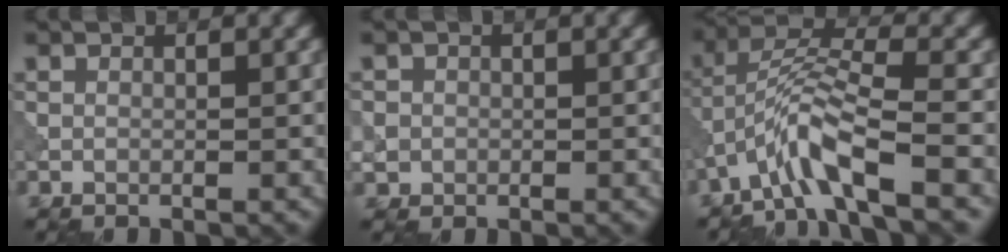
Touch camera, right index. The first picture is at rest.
{"total": 1.6, "force": [-0.2, 1.6, 0.2], "torque": [0.005, 0.000, 0.000]}
{"total": 5.9, "force": [-3.6, 0.9, 4.6], "torque": [-0.094, 0.011, -0.076]}